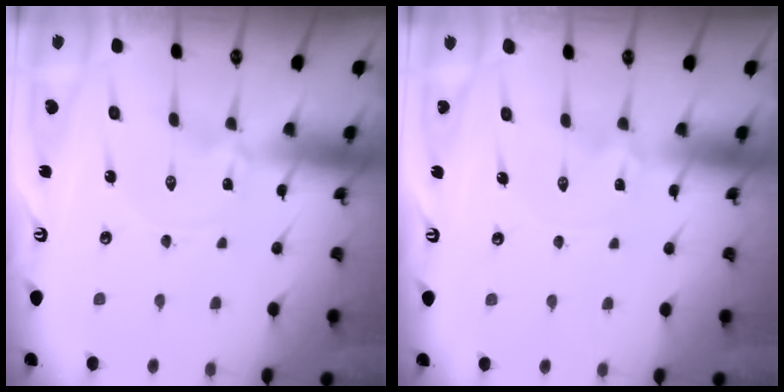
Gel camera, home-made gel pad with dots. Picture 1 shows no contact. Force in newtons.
{"total": 1.4, "press": 1.4, "slide": 0.2}